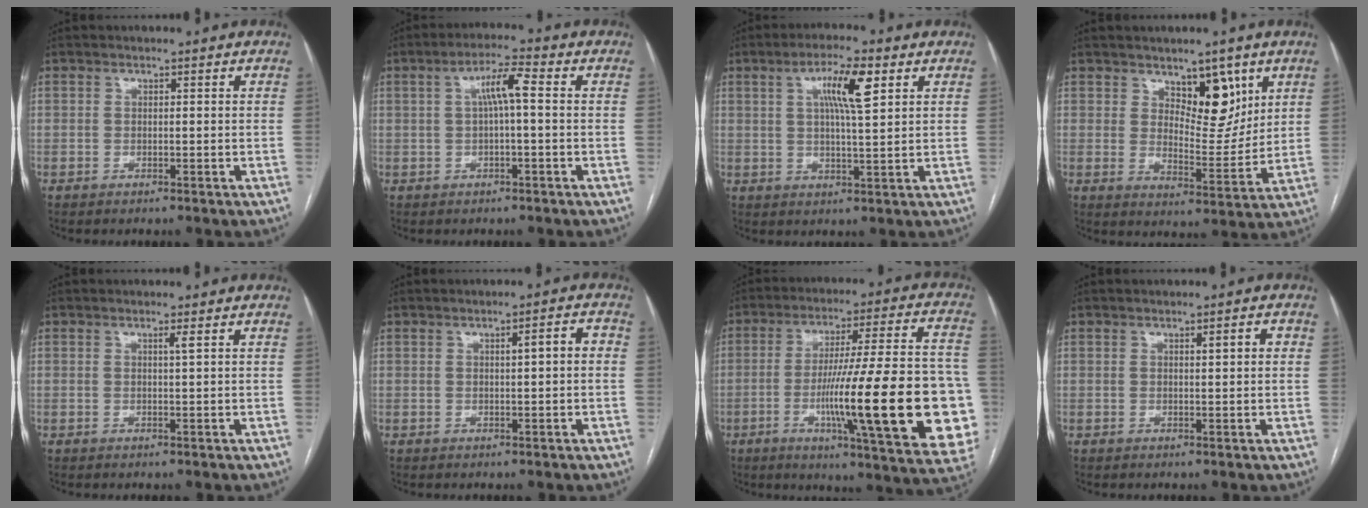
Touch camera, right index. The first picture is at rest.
{"total": 5.1, "force": [0.7, 0.6, 5.0], "torque": [-0.092, 0.016, 0.011]}
{"total": 7.6, "force": [2.9, 0.9, 7.0], "torque": [-0.127, 0.009, 0.049]}
{"total": 8.3, "force": [4.7, 3.7, 5.7], "torque": [-0.078, -0.009, 0.080]}
{"total": 1.0, "force": [0.4, -0.3, 0.8], "torque": [-0.019, -0.003, 0.009]}
{"total": 2.9, "force": [0.2, 0.4, 2.8], "torque": [-0.042, 0.007, 0.003]}
{"total": 27.9, "force": [-6.0, 2.6, 27.1], "torque": [-0.318, -0.002, -0.087]}
{"total": 1.8, "force": [0.5, 0.3, 1.7], "torque": [-0.025, 0.004, 0.007]}